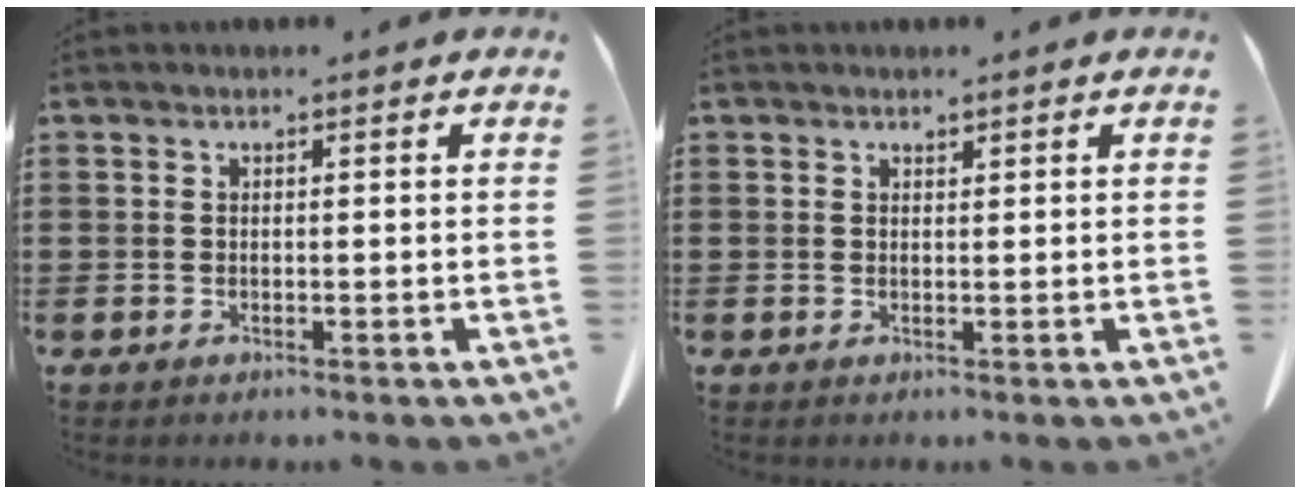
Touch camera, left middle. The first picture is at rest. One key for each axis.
{"total": 0.7, "fx": 0.6, "fy": 0.2, "fz": 0.1, "tx": -0.005, "ty": 0.001, "tz": 0.013}